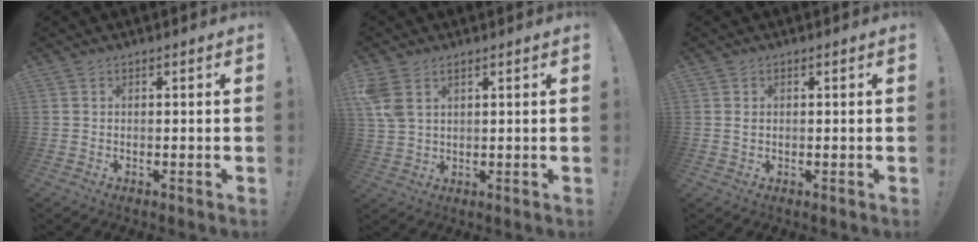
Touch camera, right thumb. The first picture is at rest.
{"total": 5.7, "force": [3.1, 3.3, 3.5], "torque": [-0.073, -0.009, 0.061]}
{"total": 0.7, "force": [0.4, 0.4, 0.4], "torque": [-0.001, -0.001, 0.005]}